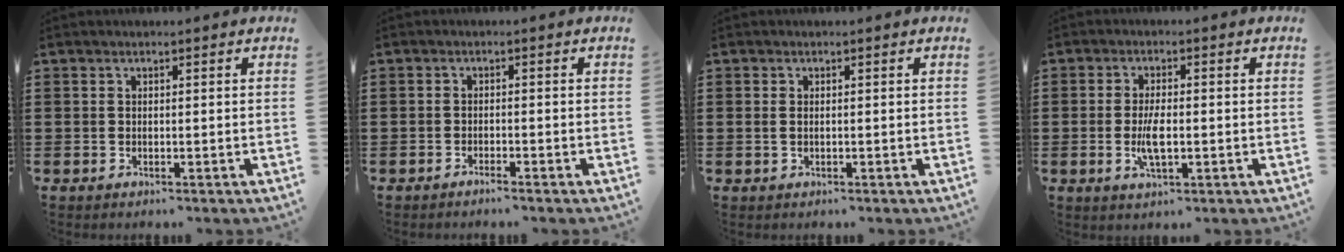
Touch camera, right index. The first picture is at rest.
{"total": 1.1, "force": [-1.1, -0.1, 0.3], "torque": [-0.007, 0.000, -0.021]}
{"total": 1.0, "force": [0.1, 0.6, 0.9], "torque": [-0.019, 0.005, 0.001]}
{"total": 4.6, "force": [-0.8, 1.6, 4.2], "torque": [-0.087, -0.002, -0.018]}